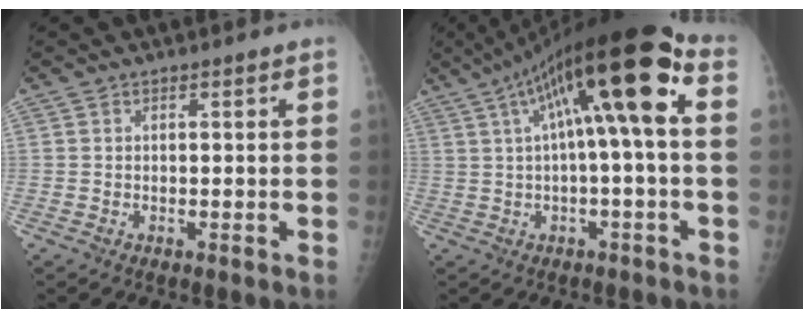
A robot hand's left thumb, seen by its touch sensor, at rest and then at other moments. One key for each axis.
{"total": 17.1, "fx": 3.7, "fy": 3.3, "fz": 16.4, "tx": -0.275, "ty": 0.052, "tz": 0.054}